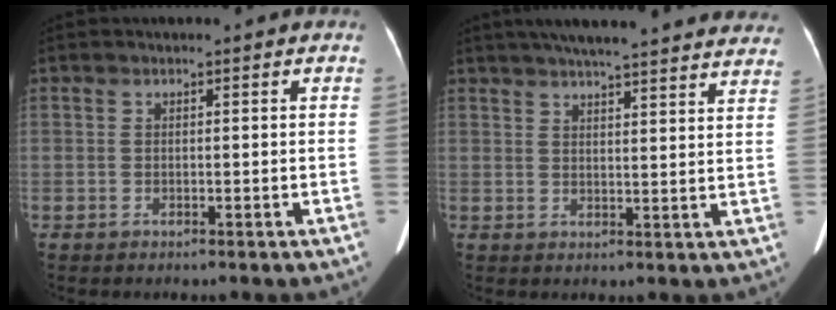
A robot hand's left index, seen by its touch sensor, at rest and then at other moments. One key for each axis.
{"total": 25.8, "fx": 23.0, "fy": 3.1, "fz": 11.3, "tx": -0.168, "ty": -0.001, "tz": 0.278}